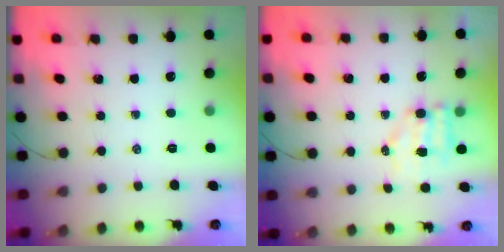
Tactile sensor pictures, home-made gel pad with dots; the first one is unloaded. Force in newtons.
{"total": 5.1, "press": 5.0, "slide": 0.8}